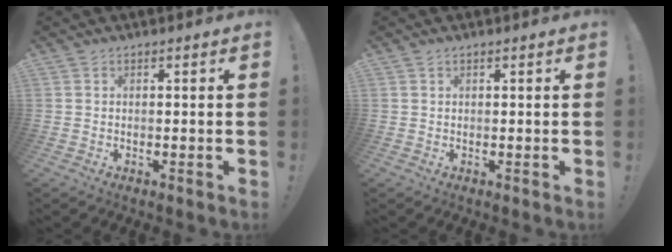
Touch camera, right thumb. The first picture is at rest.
{"total": 0.6, "force": [0.4, 0.2, 0.3], "torque": [-0.005, 0.001, 0.007]}